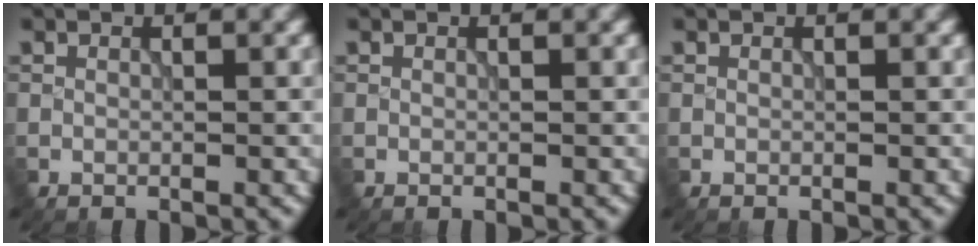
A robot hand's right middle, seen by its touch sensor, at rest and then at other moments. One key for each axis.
{"total": 0.0}
{"total": 0.0}